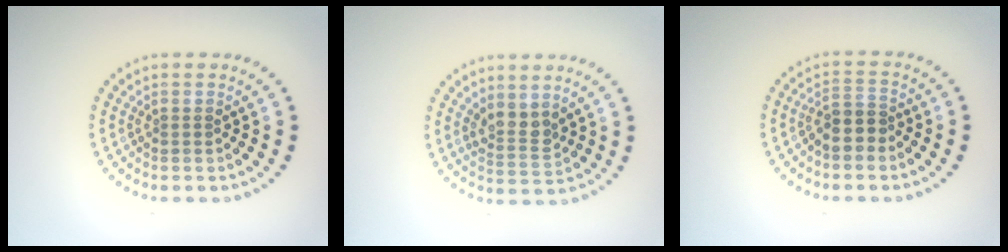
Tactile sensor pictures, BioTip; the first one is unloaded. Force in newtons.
{"total": 2.3, "press": 1.9, "slide": 1.3}
{"total": 2.6, "press": 2.3, "slide": 1.2}